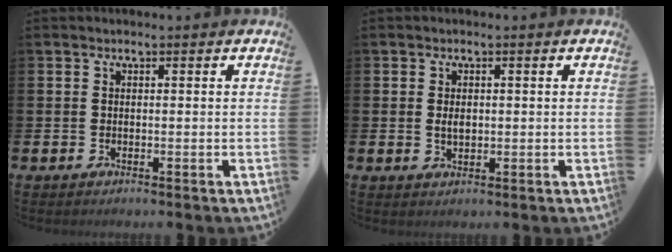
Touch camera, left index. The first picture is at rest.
{"total": 1.6, "force": [0.2, 1.0, 1.2], "torque": [-0.011, 0.001, 0.000]}